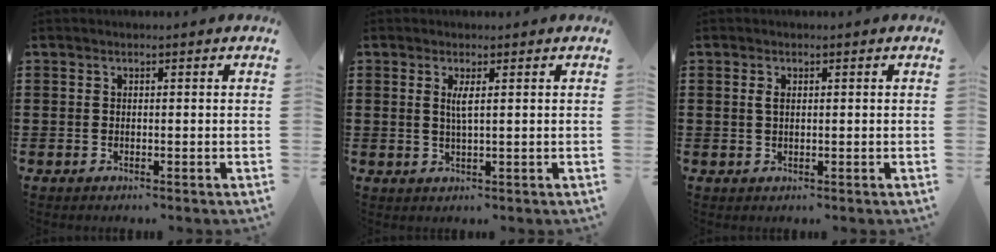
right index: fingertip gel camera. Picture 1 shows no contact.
{"total": 2.1, "force": [0.6, 0.1, 2.0], "torque": [-0.041, 0.000, 0.009]}
{"total": 1.3, "force": [0.3, 0.6, 1.0], "torque": [-0.022, 0.004, 0.004]}